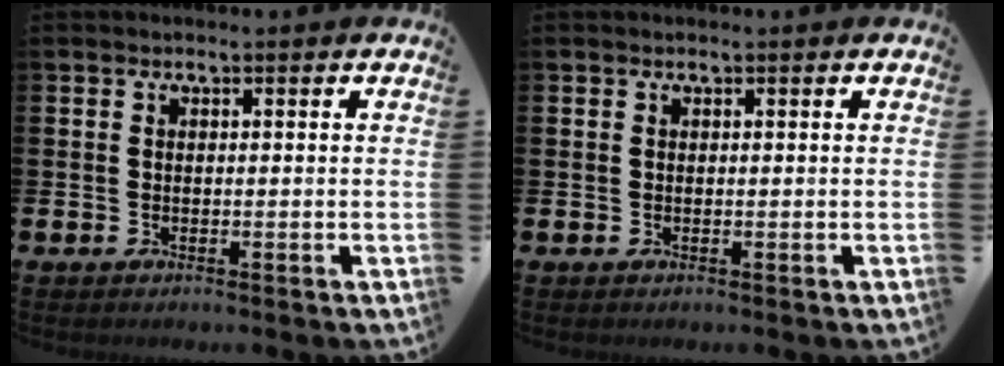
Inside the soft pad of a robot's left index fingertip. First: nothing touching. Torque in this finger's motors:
{"motor_torque": [0.13, -0.16, 0.01, -0.01]}